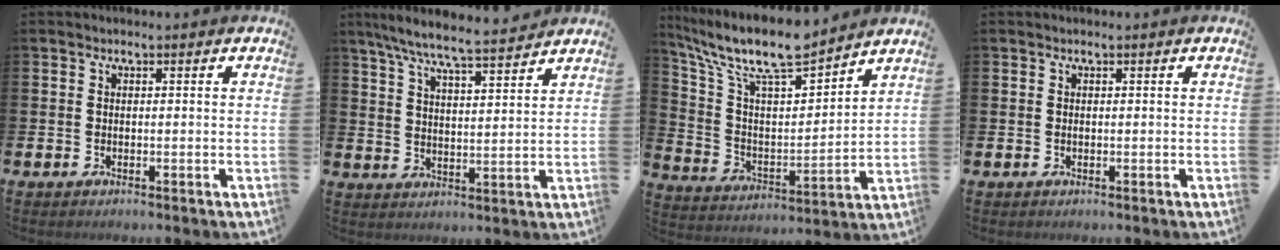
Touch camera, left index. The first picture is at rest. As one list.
[{"total": 7.6, "force": [7.1, 0.3, 2.7], "torque": [-0.078, -0.043, 0.125]}, {"total": 11.4, "force": [10.0, 2.7, 5.0], "torque": [-0.131, -0.064, 0.172]}, {"total": 0.0}]